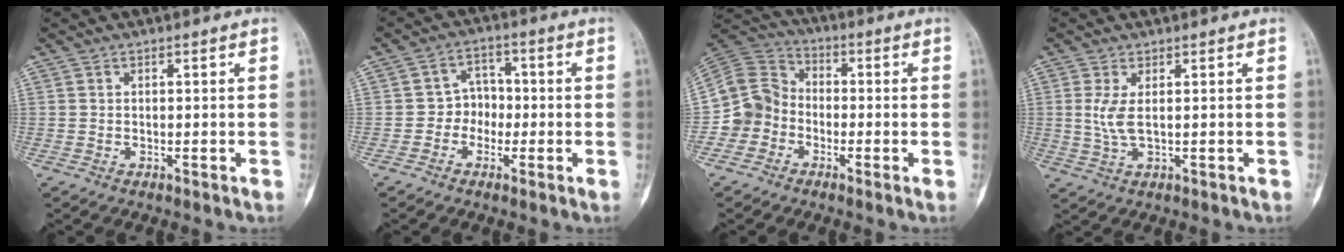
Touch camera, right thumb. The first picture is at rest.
{"total": 5.2, "force": [-1.1, 4.5, 2.3], "torque": [0.003, 0.020, -0.033]}
{"total": 9.3, "force": [-3.1, 8.5, 2.1], "torque": [-0.019, 0.045, -0.072]}
{"total": 3.4, "force": [0.7, 1.4, 3.1], "torque": [-0.084, -0.007, 0.019]}